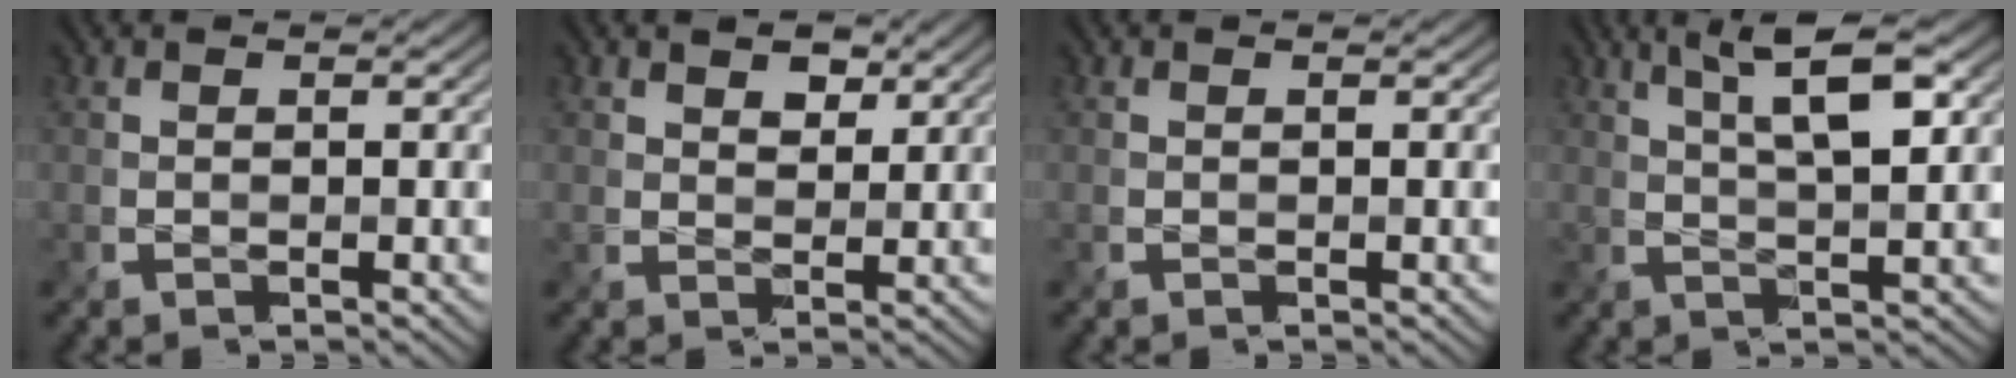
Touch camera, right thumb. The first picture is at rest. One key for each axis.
{"total": 2.6, "fx": 1.6, "fy": 1.5, "fz": 1.5, "tx": -0.026, "ty": -0.002, "tz": 0.028}
{"total": 0.0}
{"total": 7.3, "fx": 3.1, "fy": 1.4, "fz": 6.4, "tx": -0.102, "ty": 0.008, "tz": 0.054}